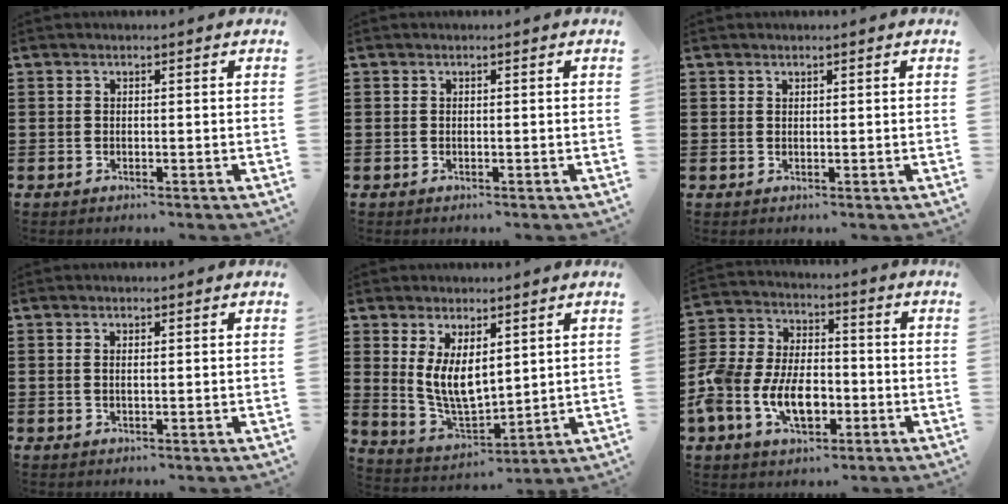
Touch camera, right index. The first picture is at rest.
{"total": 0.0}
{"total": 0.7, "force": [0.5, 0.4, 0.0], "torque": [-0.002, 0.001, 0.011]}
{"total": 0.9, "force": [0.3, 0.3, 0.8], "torque": [-0.016, 0.002, 0.005]}
{"total": 6.4, "force": [2.1, 3.5, 5.0], "torque": [-0.116, -0.008, 0.037]}
{"total": 10.0, "force": [-3.7, 6.3, 6.8], "torque": [-0.176, 0.002, -0.072]}